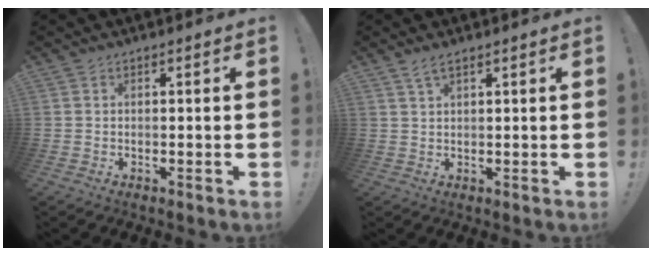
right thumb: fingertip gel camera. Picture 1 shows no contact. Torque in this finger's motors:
{"motor_torque": [-0.34, -0.02, 0.09, -0.05, 0.12]}